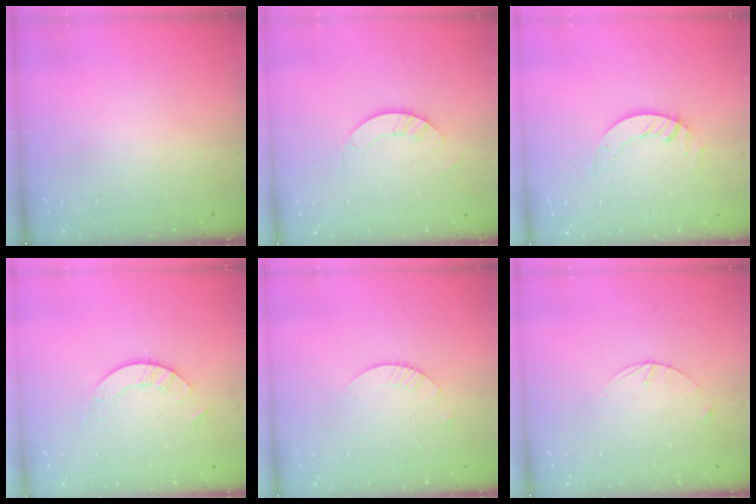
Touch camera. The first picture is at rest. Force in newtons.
{"total": 2.6, "press": 2.6, "slide": 0.2}
{"total": 3.6, "press": 3.6, "slide": 0.4}
{"total": 4.9, "press": 4.9, "slide": 0.5}
{"total": 1.8, "press": 1.8, "slide": 0.2}
{"total": 1.6, "press": 1.6, "slide": 0.2}